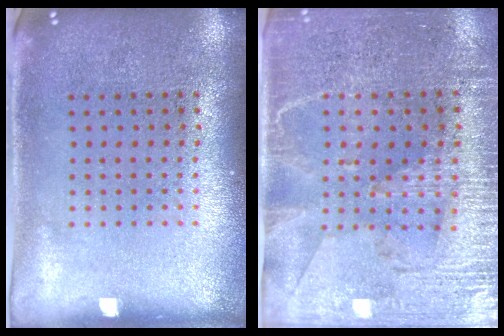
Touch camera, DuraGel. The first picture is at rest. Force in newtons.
{"total": 3.4, "press": 3.0, "slide": 1.5}